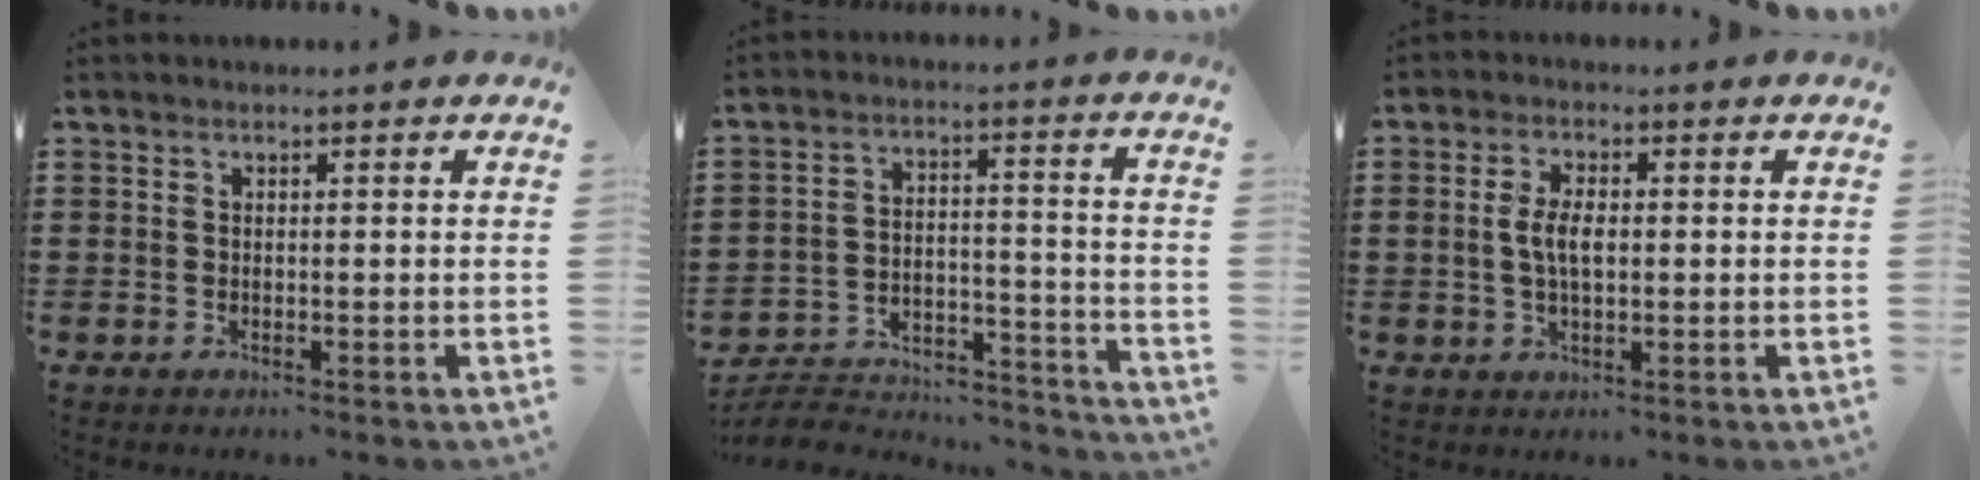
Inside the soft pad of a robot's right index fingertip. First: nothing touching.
{"total": 6.5, "force": [-6.1, 1.4, 1.8], "torque": [-0.035, 0.007, -0.123]}
{"total": 4.5, "force": [0.1, 2.1, 3.9], "torque": [-0.092, 0.001, -0.004]}